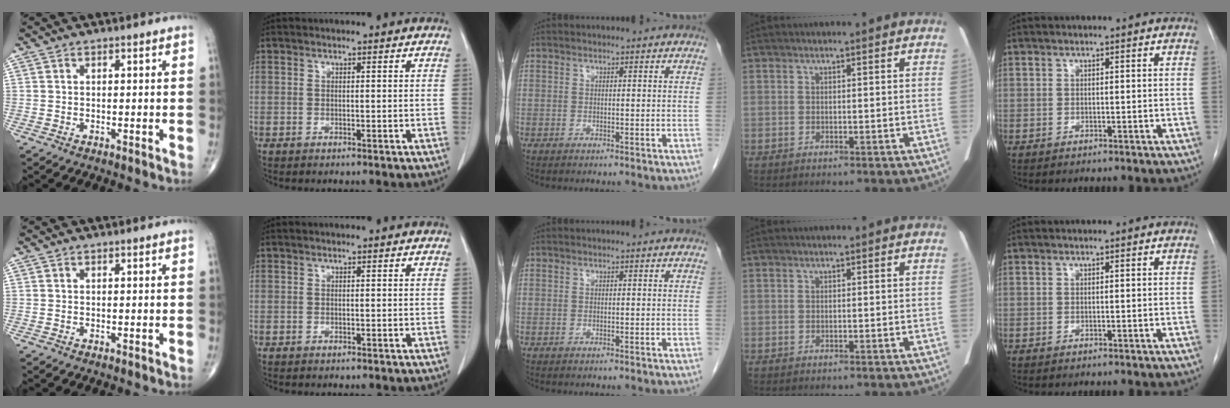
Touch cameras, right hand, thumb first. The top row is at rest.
{}